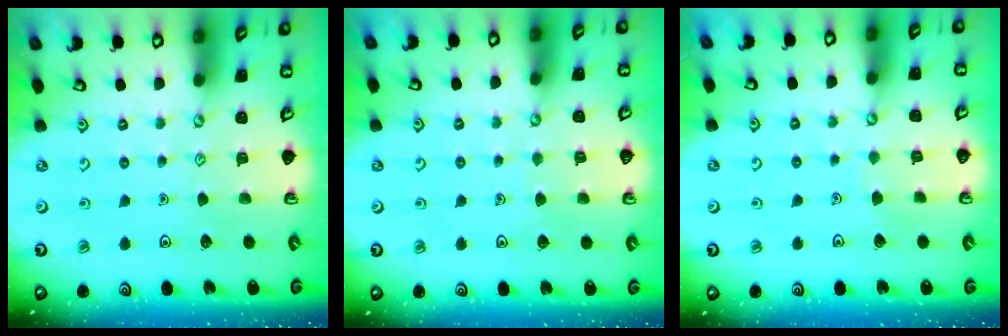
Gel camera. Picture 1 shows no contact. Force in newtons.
{"total": 2.4, "press": 2.4, "slide": 0.2}
{"total": 2.6, "press": 2.6, "slide": 0.1}